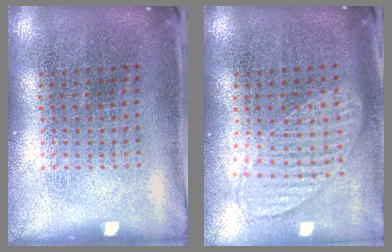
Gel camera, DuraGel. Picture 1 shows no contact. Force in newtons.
{"total": 0.9, "press": 0.9, "slide": 0.1}